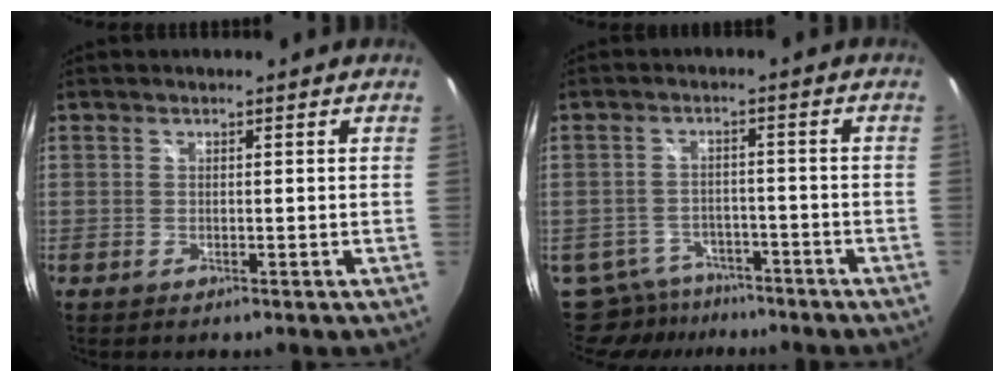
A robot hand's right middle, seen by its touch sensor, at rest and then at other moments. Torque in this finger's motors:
{"motor_torque": [-0.68, -0.41, -0.19, -0.06]}